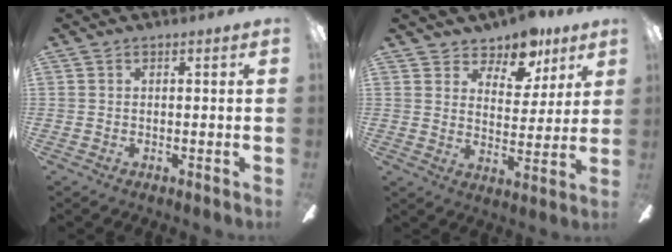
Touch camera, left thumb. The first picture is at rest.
{"total": 9.4, "force": [7.6, 4.7, 3.1], "torque": [-0.055, -0.049, 0.138]}